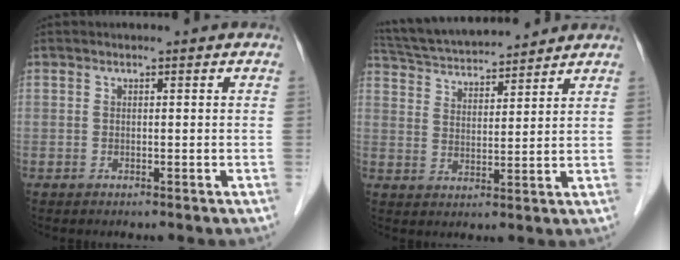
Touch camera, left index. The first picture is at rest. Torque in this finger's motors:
{"motor_torque": [-0.12, -0.49, 0.12, 0.04]}